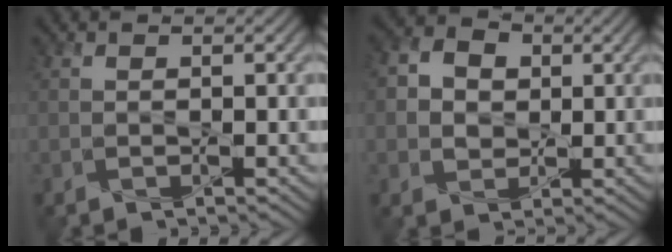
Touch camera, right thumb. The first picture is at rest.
{"total": 5.2, "force": [0.8, 4.5, 2.6], "torque": [-0.073, 0.007, 0.002]}